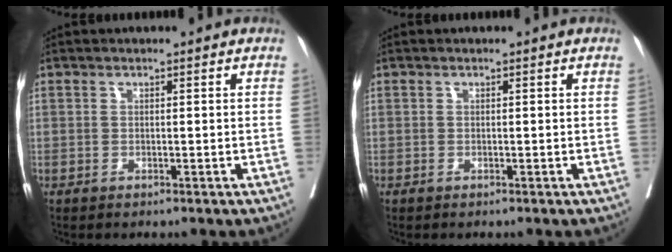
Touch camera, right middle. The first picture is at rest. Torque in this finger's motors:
{"motor_torque": [-0.08, 0.09, 0.01, 0.00]}